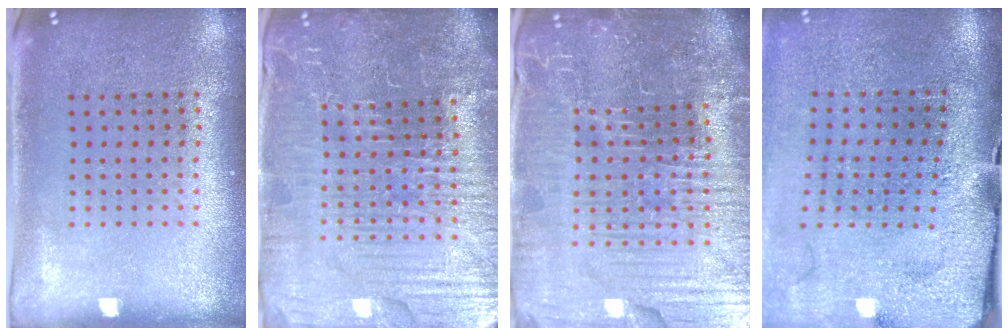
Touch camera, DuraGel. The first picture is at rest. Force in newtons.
{"total": 5.9, "press": 5.4, "slide": 2.4}
{"total": 7.0, "press": 6.3, "slide": 3.2}
{"total": 3.6, "press": 3.0, "slide": 1.9}